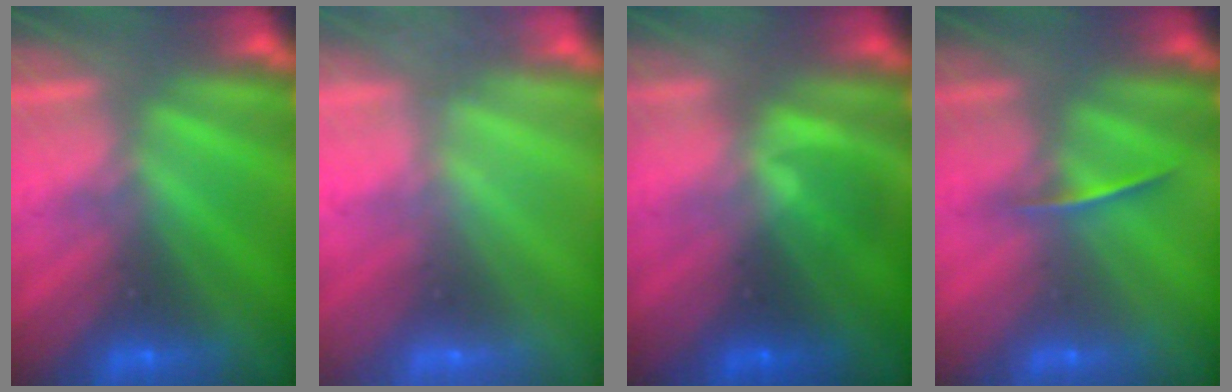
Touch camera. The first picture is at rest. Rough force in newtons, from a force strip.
{"total": 2.4}
{"total": 1.2}
{"total": 1.4}